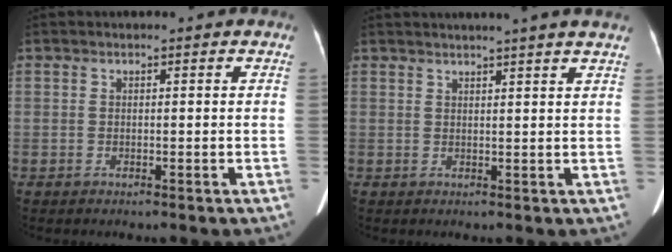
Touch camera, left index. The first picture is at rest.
{"total": 7.9, "force": [6.8, -0.9, 3.8], "torque": [-0.049, 0.020, 0.069]}